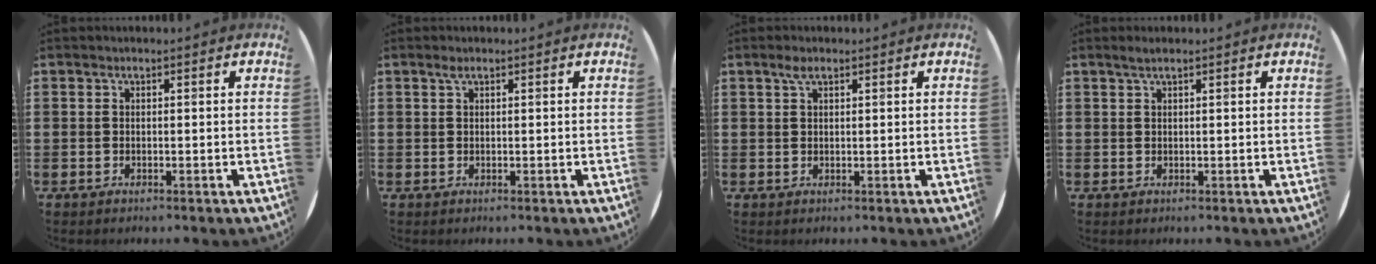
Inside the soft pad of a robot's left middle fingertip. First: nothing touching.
{"total": 0.7, "force": [0.5, 0.2, 0.5], "torque": [-0.012, 0.003, 0.008]}
{"total": 1.5, "force": [0.9, 0.6, 1.1], "torque": [-0.016, 0.001, 0.014]}
{"total": 1.1, "force": [0.7, 0.0, 0.8], "torque": [-0.016, 0.002, 0.013]}